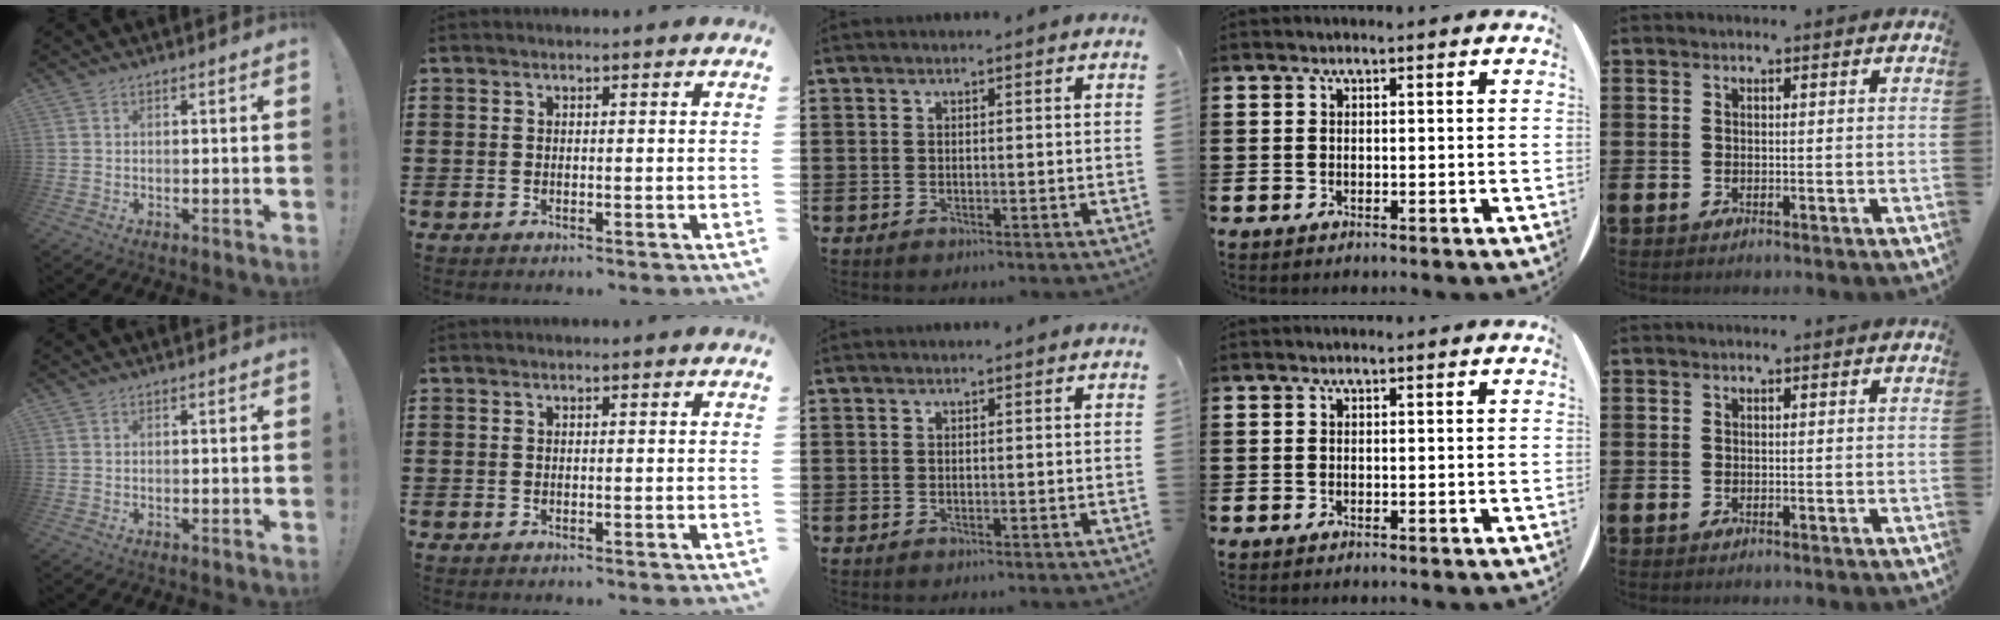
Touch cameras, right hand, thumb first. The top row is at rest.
{}